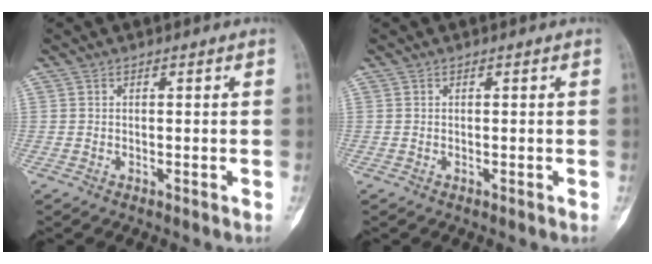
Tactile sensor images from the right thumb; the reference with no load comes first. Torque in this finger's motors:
{"motor_torque": [0.37, -0.33, 0.00, -0.01, 0.01]}